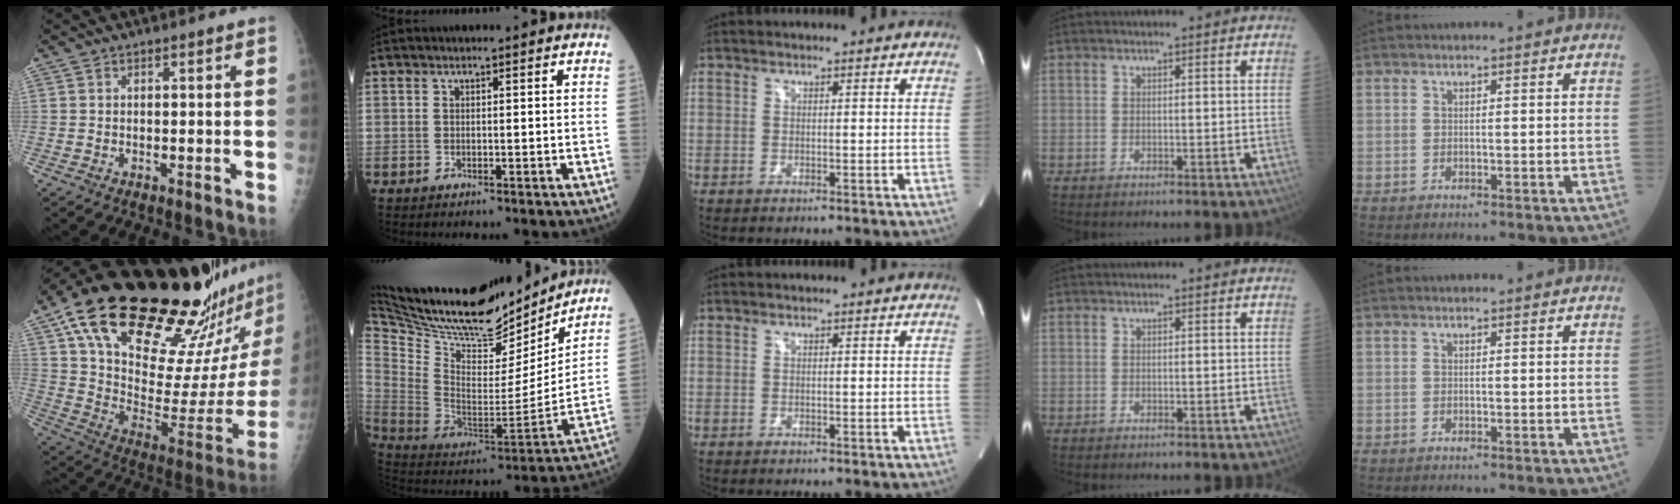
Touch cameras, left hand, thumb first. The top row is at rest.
{"thumb": {"total": 35.8, "force": [24.5, 10.1, 24.2], "torque": [-0.356, -0.077, 0.380]}, "index": {"total": 30.7, "force": [26.5, 8.1, 13.2], "torque": [-0.263, -0.034, 0.408]}}